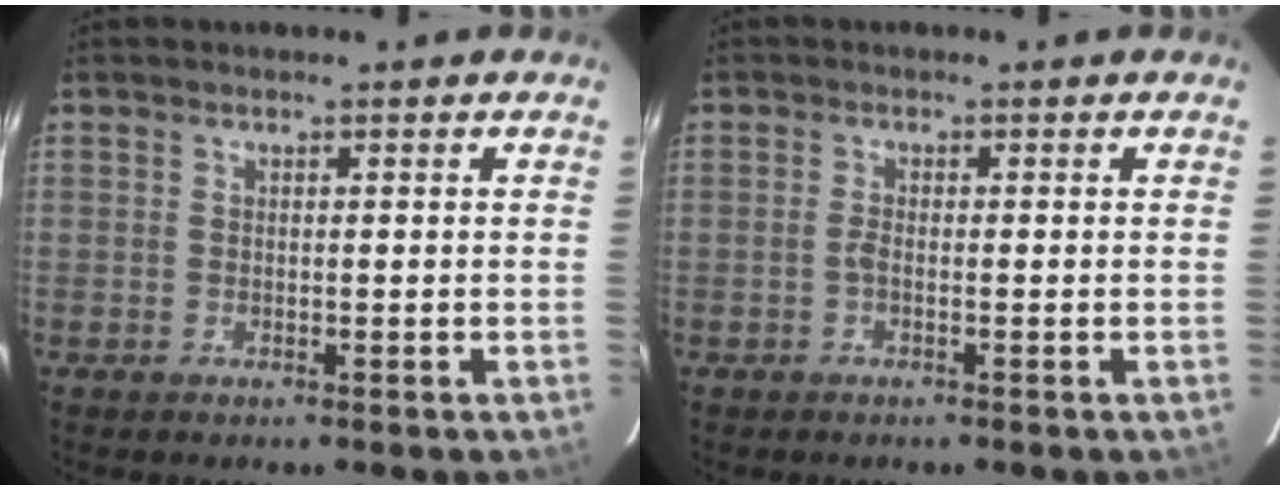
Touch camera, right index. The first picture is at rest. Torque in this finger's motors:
{"motor_torque": [0.10, -0.14, 0.09, 0.02]}